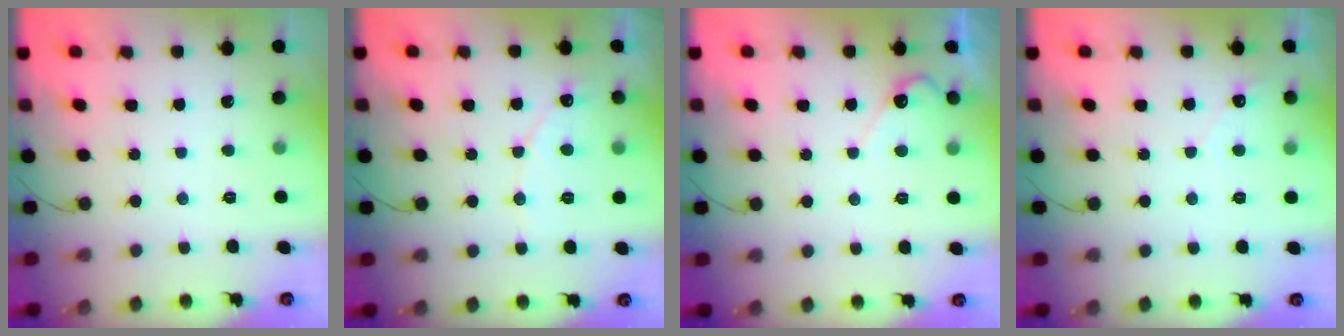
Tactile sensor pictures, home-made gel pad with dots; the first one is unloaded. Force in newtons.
{"total": 5.0, "press": 5.0, "slide": 0.3}
{"total": 4.9, "press": 4.8, "slide": 0.4}
{"total": 1.7, "press": 1.7, "slide": 0.1}